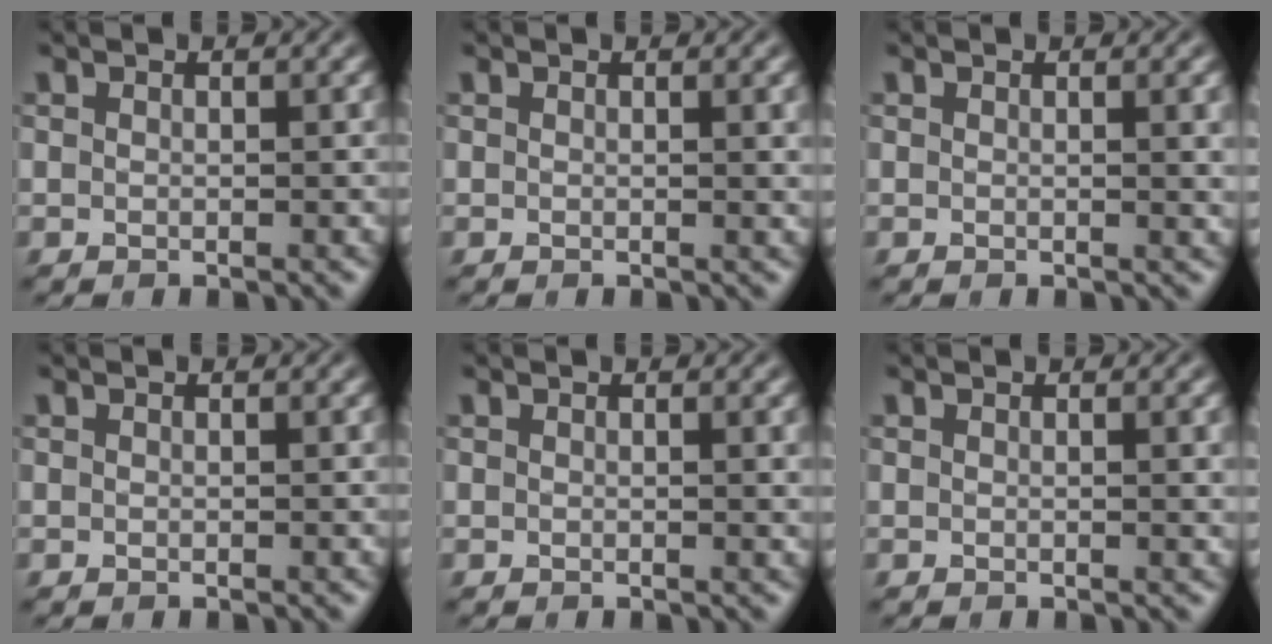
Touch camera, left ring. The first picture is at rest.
{"total": 1.5, "force": [0.3, 0.4, 1.4], "torque": [-0.012, 0.002, 0.002]}
{"total": 2.1, "force": [0.4, 0.6, 2.0], "torque": [-0.016, 0.002, 0.002]}
{"total": 0.0}
{"total": 1.1, "force": [0.3, 0.3, 1.0], "torque": [-0.009, 0.002, 0.002]}
{"total": 1.4, "force": [0.3, 0.4, 1.4], "torque": [-0.012, 0.002, 0.002]}